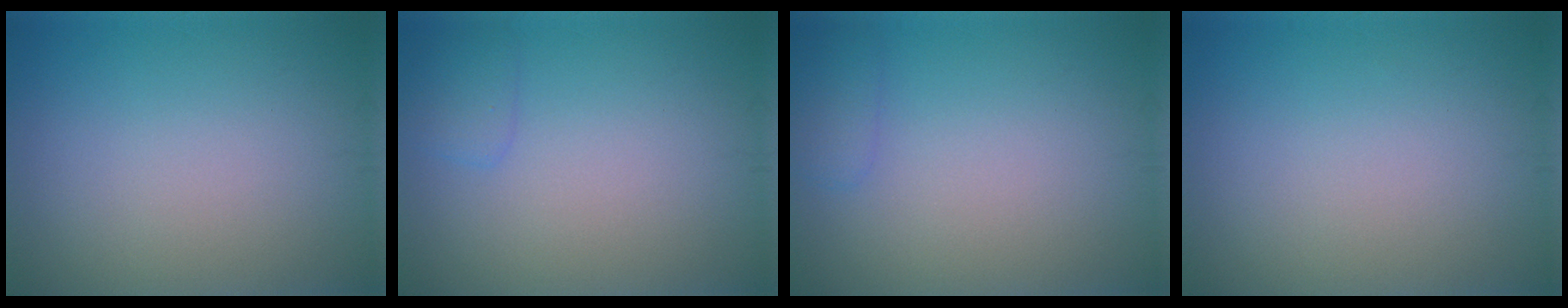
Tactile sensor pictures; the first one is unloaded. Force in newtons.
{"total": 1.3, "press": 1.3, "slide": 0.1}
{"total": 1.3, "press": 1.3, "slide": 0.1}
{"total": 0.0}